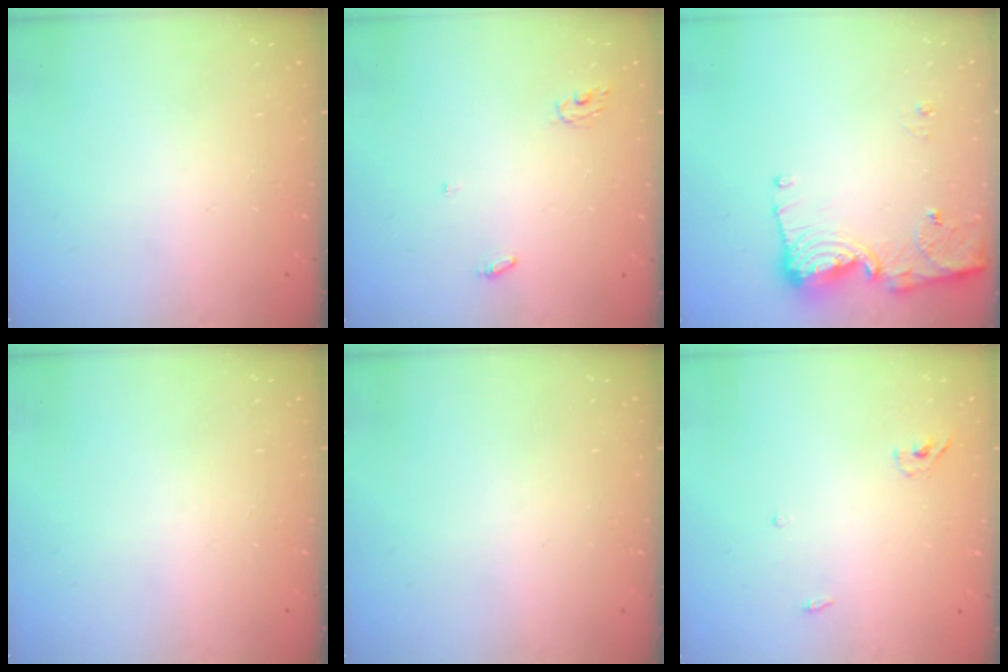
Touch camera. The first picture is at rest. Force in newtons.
{"total": 3.7, "press": 3.7, "slide": 0.2}
{"total": 11.7, "press": 11.6, "slide": 1.1}
{"total": 0.0}
{"total": 0.0}
{"total": 3.3, "press": 3.3, "slide": 0.7}